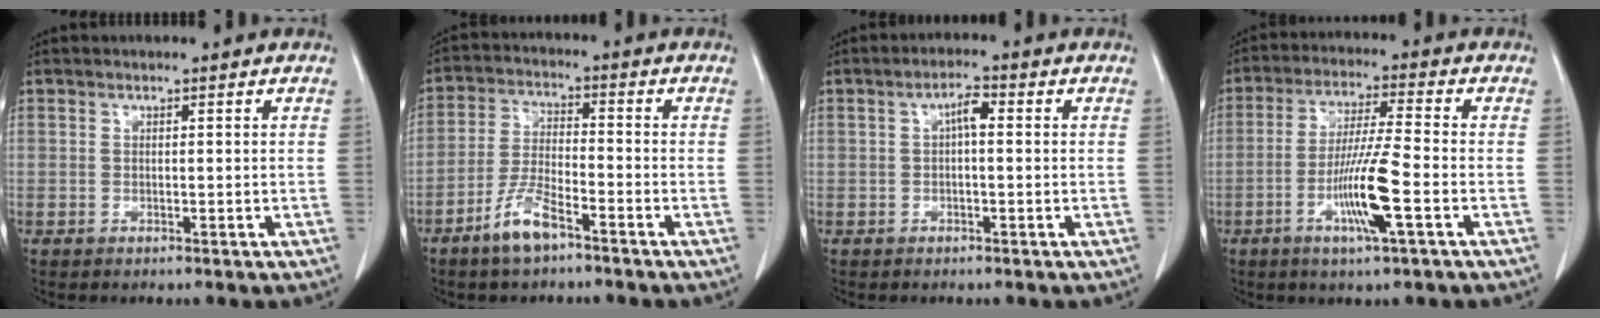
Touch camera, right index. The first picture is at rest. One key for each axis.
{"total": 6.7, "fx": -4.6, "fy": 1.6, "fz": 4.7, "tx": -0.103, "ty": -0.004, "tz": -0.090}
{"total": 2.8, "fx": 0.3, "fy": 0.9, "fz": 2.6, "tx": -0.049, "ty": 0.011, "tz": 0.004}
{"total": 9.7, "fx": -3.2, "fy": -0.3, "fz": 9.1, "tx": -0.175, "ty": -0.012, "tz": -0.060}